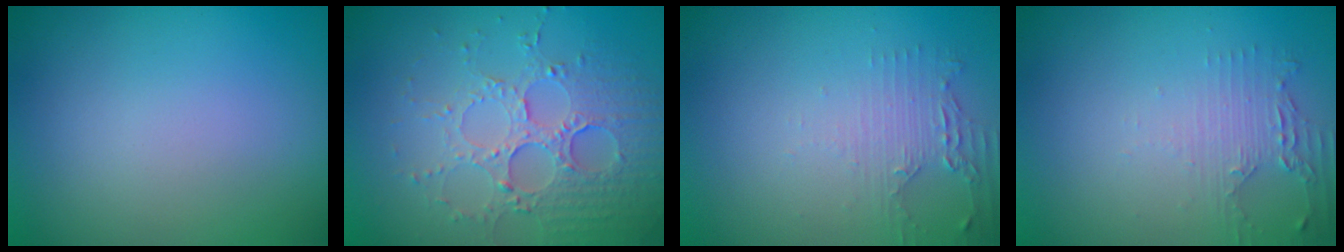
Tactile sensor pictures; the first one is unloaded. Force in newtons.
{"total": 4.3, "press": 4.0, "slide": 1.4}
{"total": 2.2, "press": 1.8, "slide": 1.2}
{"total": 2.2, "press": 1.8, "slide": 1.2}